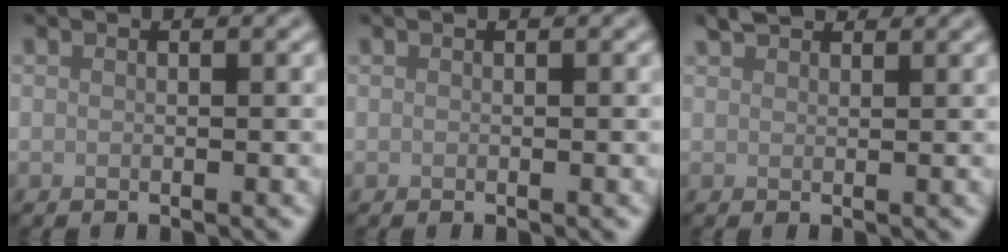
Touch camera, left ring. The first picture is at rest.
{"total": 0.0}
{"total": 2.1, "force": [2.0, 0.5, 0.6], "torque": [-0.011, 0.004, 0.039]}